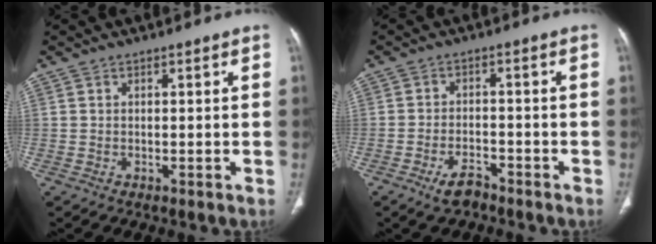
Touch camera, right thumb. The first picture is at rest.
{"total": 4.4, "force": [-3.2, 2.0, 2.2], "torque": [-0.043, 0.018, -0.052]}